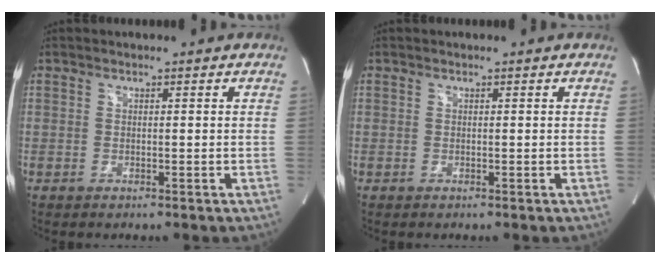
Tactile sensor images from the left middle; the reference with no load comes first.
{"total": 0.0}